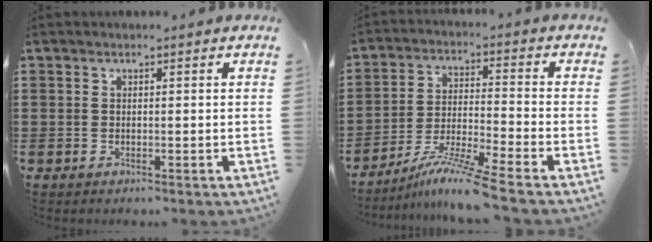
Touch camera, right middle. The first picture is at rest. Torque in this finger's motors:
{"motor_torque": [1.51, -0.62, 0.46, 0.15]}